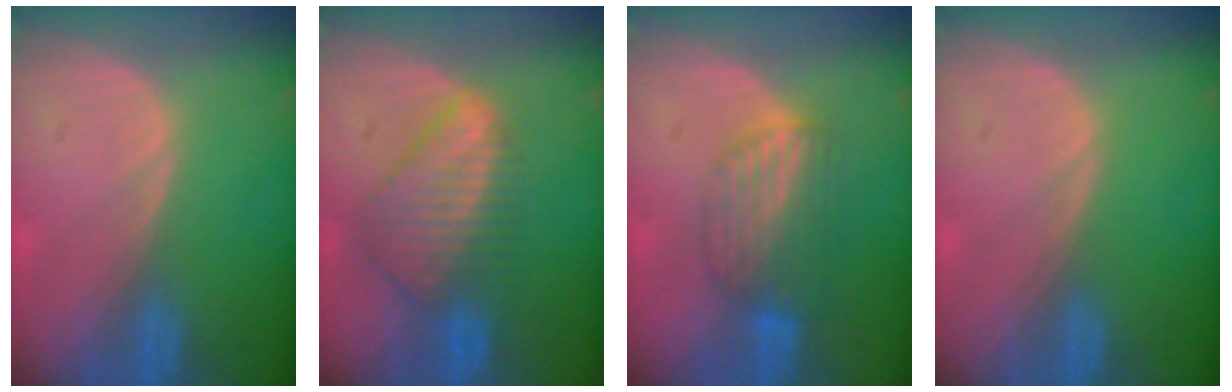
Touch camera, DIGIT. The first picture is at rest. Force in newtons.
{"total": 8.5, "press": 7.4, "slide": 4.2}
{"total": 6.6, "press": 6.3, "slide": 2.0}
{"total": 0.0}